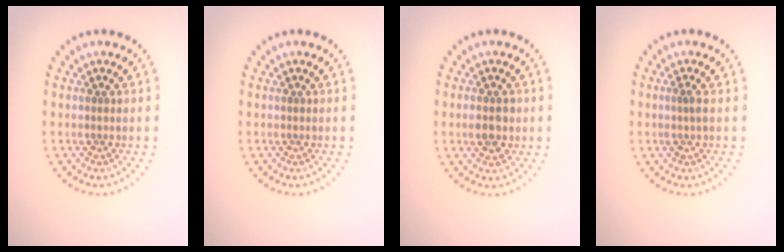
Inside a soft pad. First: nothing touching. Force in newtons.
{"total": 0.0}
{"total": 2.7, "press": 2.7, "slide": 0.1}
{"total": 1.1, "press": 0.9, "slide": 0.7}